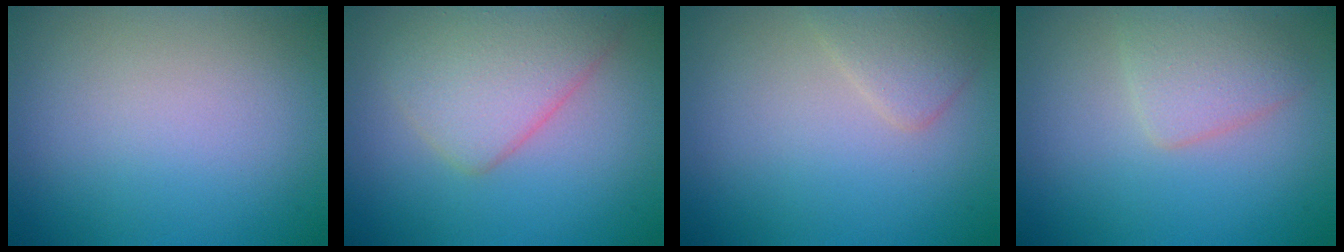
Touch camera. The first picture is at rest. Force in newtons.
{"total": 4.8, "press": 4.8, "slide": 0.2}
{"total": 1.8, "press": 1.8, "slide": 0.0}
{"total": 2.6, "press": 2.6, "slide": 0.2}